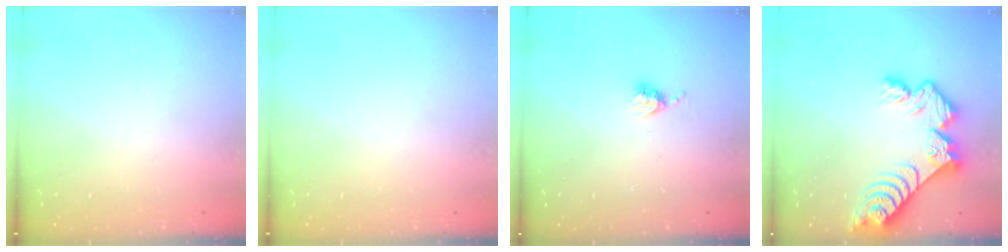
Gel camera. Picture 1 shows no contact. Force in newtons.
{"total": 0.0}
{"total": 4.8, "press": 4.8, "slide": 0.4}
{"total": 11.8, "press": 11.8, "slide": 1.1}